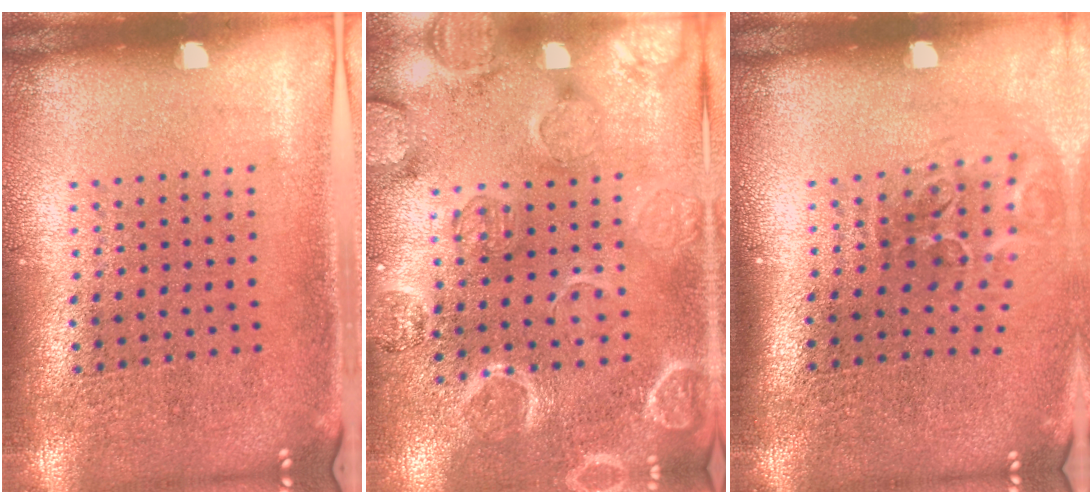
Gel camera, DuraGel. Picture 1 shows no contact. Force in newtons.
{"total": 2.5, "press": 2.5, "slide": 0.3}
{"total": 2.0, "press": 1.2, "slide": 1.6}